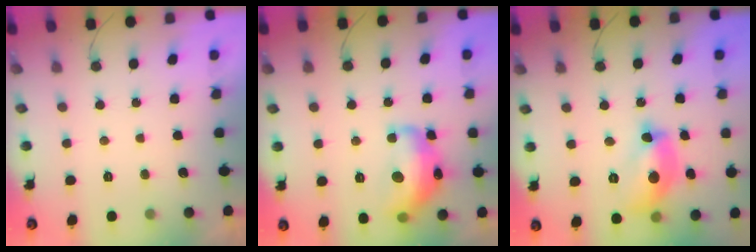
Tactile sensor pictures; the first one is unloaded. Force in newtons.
{"total": 17.4, "press": 17.4, "slide": 0.8}
{"total": 17.0, "press": 17.0, "slide": 0.9}